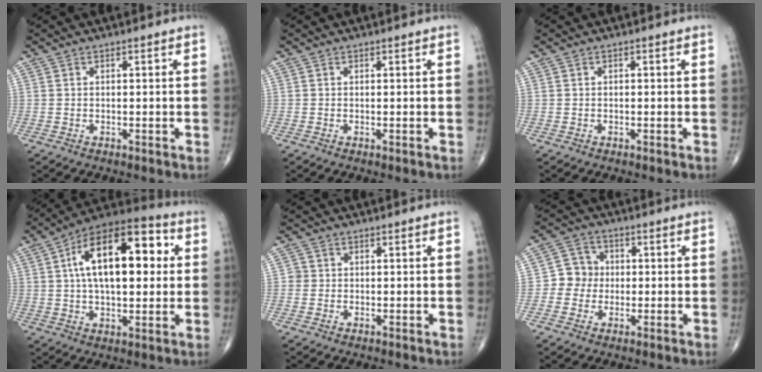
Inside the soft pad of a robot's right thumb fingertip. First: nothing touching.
{"total": 0.0}
{"total": 0.0}
{"total": 20.7, "force": [4.1, 10.3, 17.5], "torque": [-0.257, 0.023, 0.055]}
{"total": 1.0, "force": [-0.1, 1.0, 0.1], "torque": [0.005, 0.003, -0.002]}
{"total": 5.4, "force": [-0.4, 5.1, 1.5], "torque": [0.006, 0.012, -0.020]}